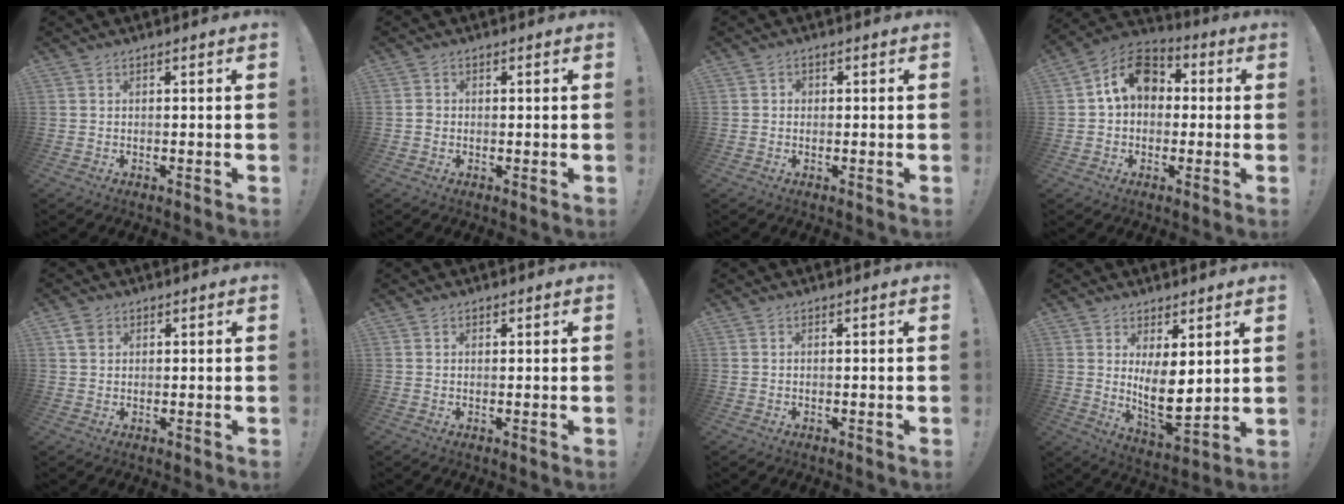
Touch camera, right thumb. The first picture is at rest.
{"total": 1.3, "force": [-0.2, 1.1, 0.5], "torque": [-0.005, 0.003, -0.005]}
{"total": 1.5, "force": [-0.2, 1.4, 0.6], "torque": [-0.013, 0.007, -0.005]}
{"total": 13.5, "force": [3.3, 10.1, 8.2], "torque": [-0.122, 0.013, 0.067]}
{"total": 3.1, "force": [1.6, 2.3, 1.3], "torque": [-0.012, -0.004, 0.029]}
{"total": 0.6, "force": [0.5, 0.4, 0.0], "torque": [0.008, -0.004, 0.008]}
{"total": 0.0}
{"total": 10.3, "force": [2.4, 4.9, 8.7], "torque": [-0.140, -0.038, 0.049]}